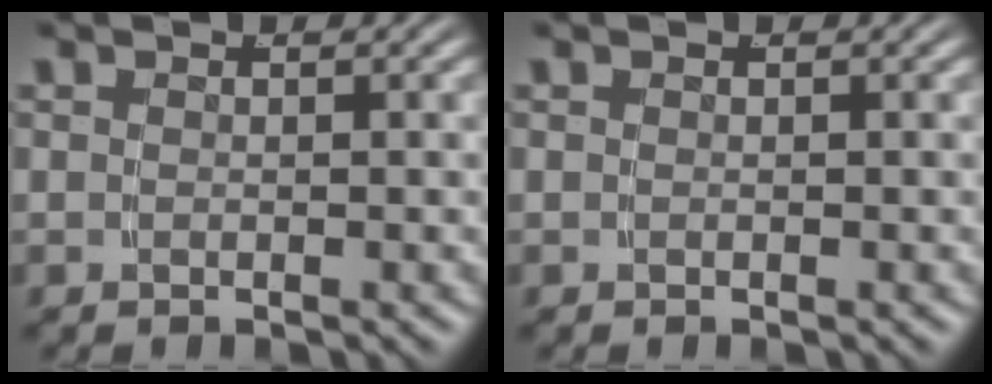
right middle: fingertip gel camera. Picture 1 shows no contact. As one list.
[{"total": 0.0}]